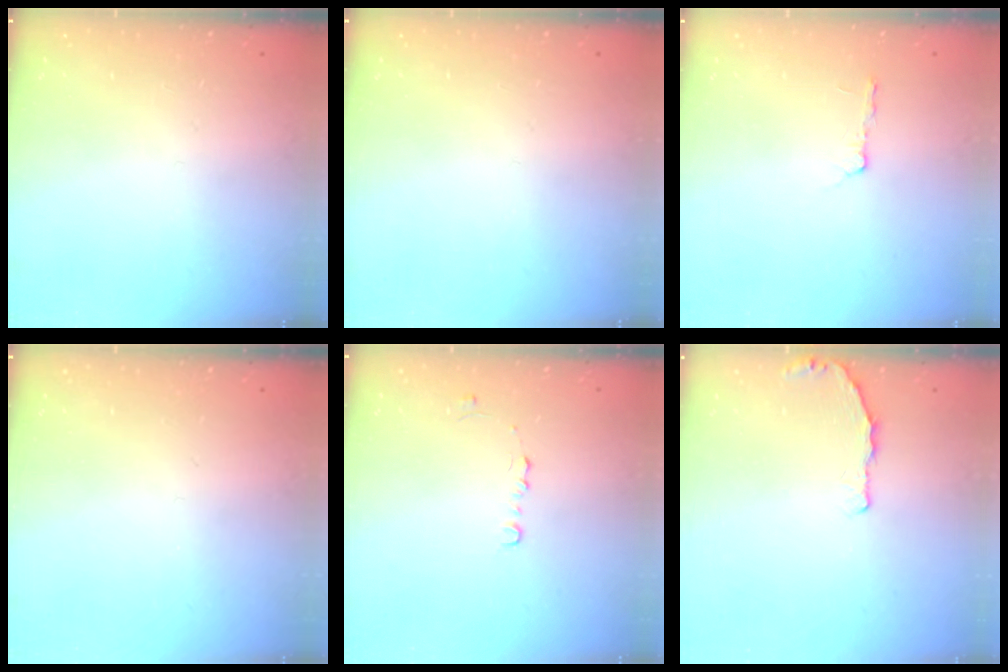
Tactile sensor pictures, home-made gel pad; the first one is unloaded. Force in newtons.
{"total": 0.0}
{"total": 2.4, "press": 2.3, "slide": 0.4}
{"total": 0.0}
{"total": 6.1, "press": 6.1, "slide": 0.6}
{"total": 3.6, "press": 3.2, "slide": 1.6}